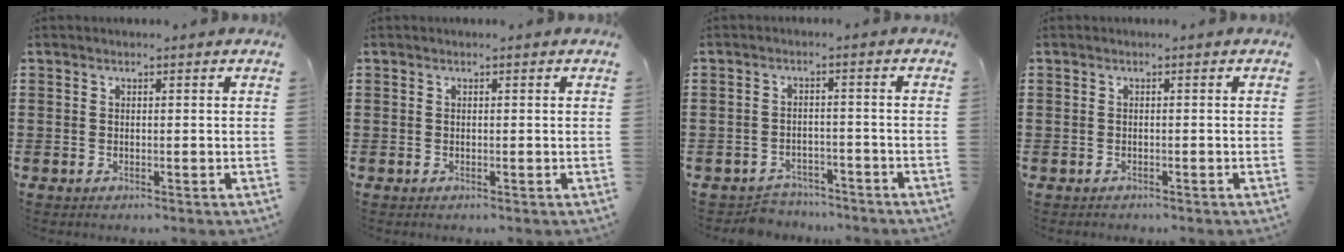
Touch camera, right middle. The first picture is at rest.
{"total": 0.0}
{"total": 3.1, "force": [-3.1, 0.7, -0.2], "torque": [-0.006, 0.000, -0.067]}
{"total": 0.6, "force": [-0.5, 0.4, -0.1], "torque": [0.001, 0.003, -0.012]}